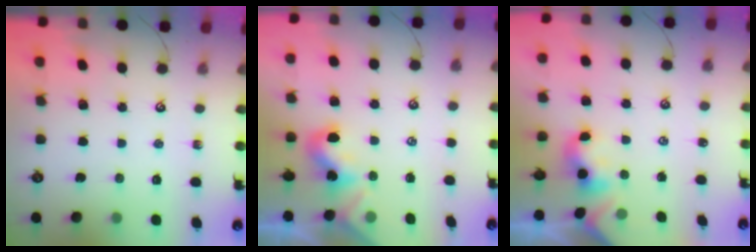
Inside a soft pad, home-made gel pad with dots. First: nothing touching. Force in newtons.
{"total": 1.7, "press": 1.6, "slide": 0.4}
{"total": 2.3, "press": 2.3, "slide": 0.2}